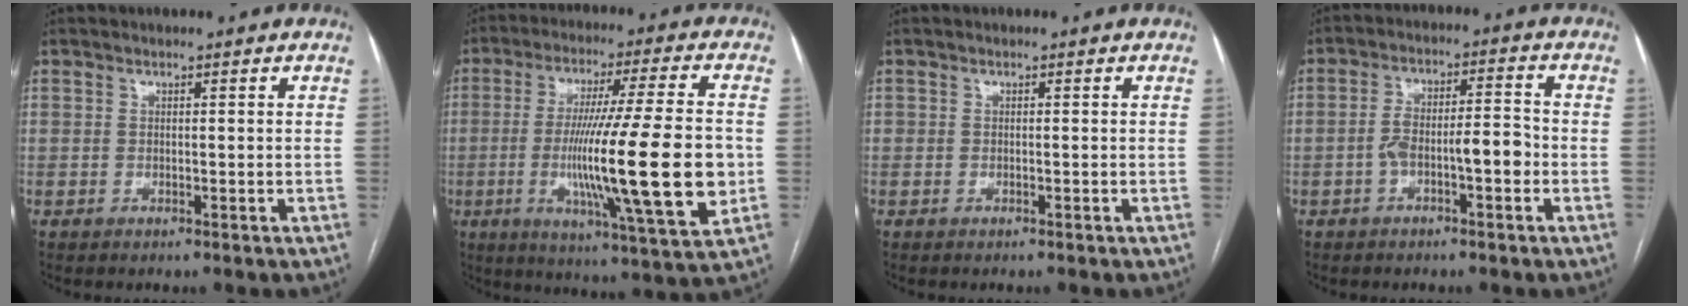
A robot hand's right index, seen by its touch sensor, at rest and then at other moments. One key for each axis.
{"total": 20.8, "fx": -3.1, "fy": 0.4, "fz": 20.6, "tx": -0.335, "ty": -0.019, "tz": -0.052}
{"total": 0.0}
{"total": 6.7, "fx": -2.2, "fy": 1.8, "fz": 6.1, "tx": -0.113, "ty": 0.025, "tz": -0.035}